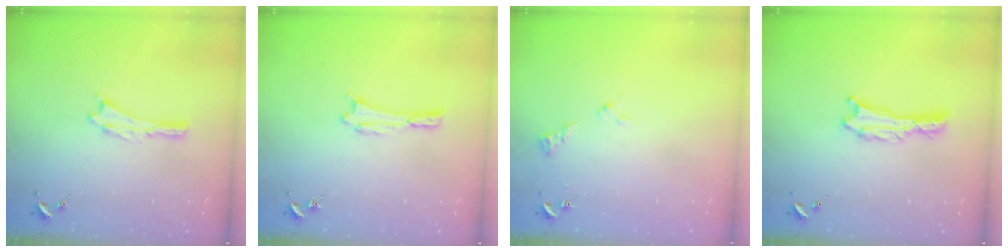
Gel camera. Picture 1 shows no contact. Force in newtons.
{"total": 0.7, "press": 0.7, "slide": 0.1}
{"total": 2.5, "press": 2.5, "slide": 0.3}
{"total": 0.7, "press": 0.7, "slide": 0.1}